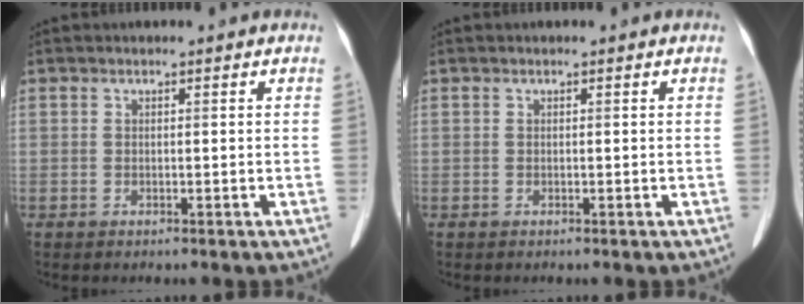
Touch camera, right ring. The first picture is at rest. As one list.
[{"total": 0.0}]